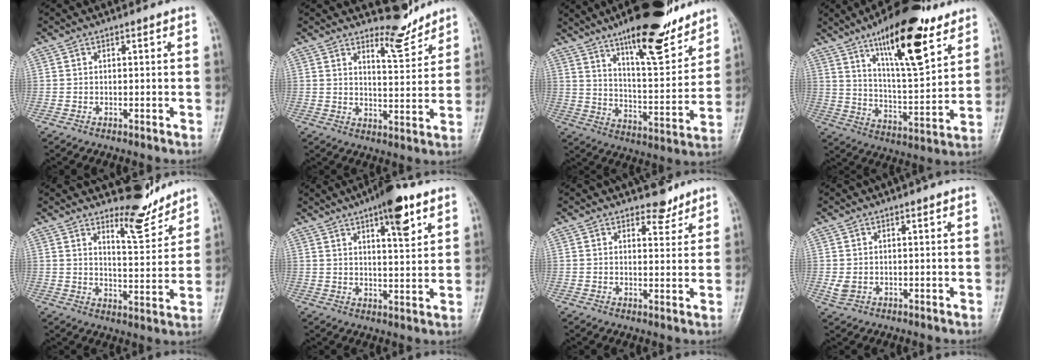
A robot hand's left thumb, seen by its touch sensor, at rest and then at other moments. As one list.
[{"total": 5.4, "force": [5.1, 1.1, 1.5], "torque": [-0.010, -0.054, 0.088]}, {"total": 19.7, "force": [14.1, 5.1, 12.8], "torque": [-0.159, -0.078, 0.224]}, {"total": 20.0, "force": [12.0, 6.1, 14.7], "torque": [-0.202, -0.060, 0.200]}, {"total": 7.2, "force": [6.5, 1.6, 2.6], "torque": [-0.021, -0.066, 0.109]}, {"total": 10.2, "force": [5.7, 3.0, 7.9], "torque": [-0.101, -0.026, 0.081]}, {"total": 3.4, "force": [2.8, 1.7, 0.8], "torque": [0.008, -0.021, 0.042]}, {"total": 2.4, "force": [0.2, 1.7, 1.6], "torque": [-0.030, -0.003, 0.008]}]